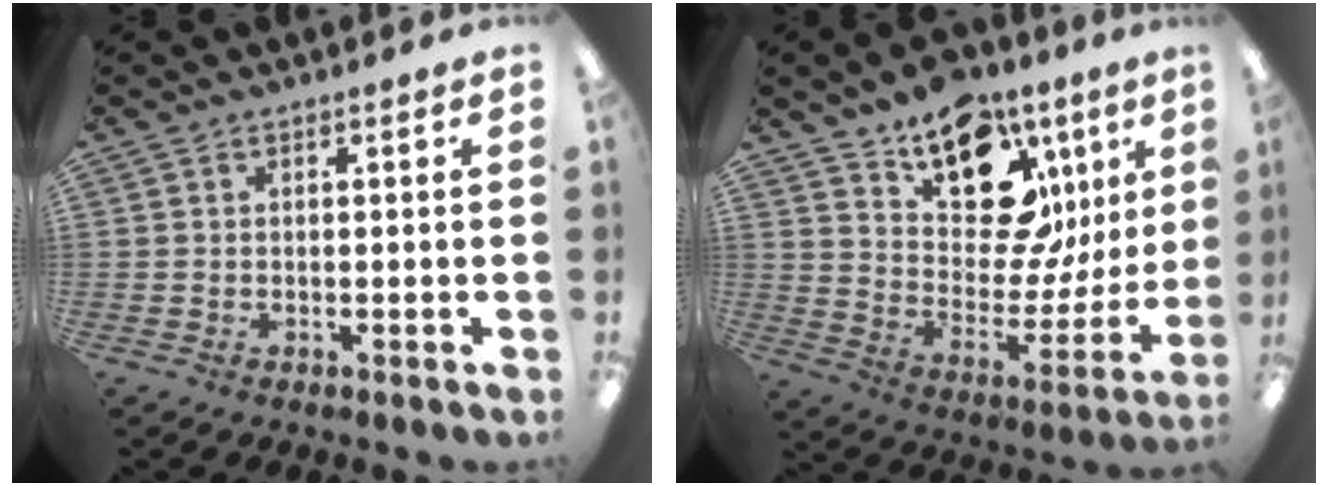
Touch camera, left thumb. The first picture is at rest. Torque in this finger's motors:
{"motor_torque": [2.00, 3.06, 1.29, -1.48, 0.08]}